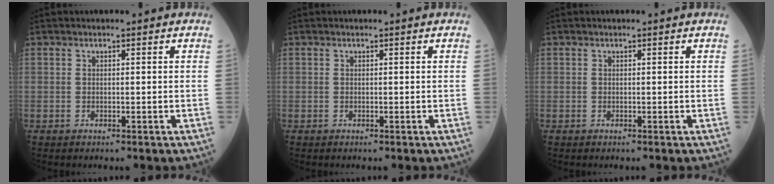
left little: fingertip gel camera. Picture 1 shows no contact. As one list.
[{"total": 0.0}, {"total": 0.0}]